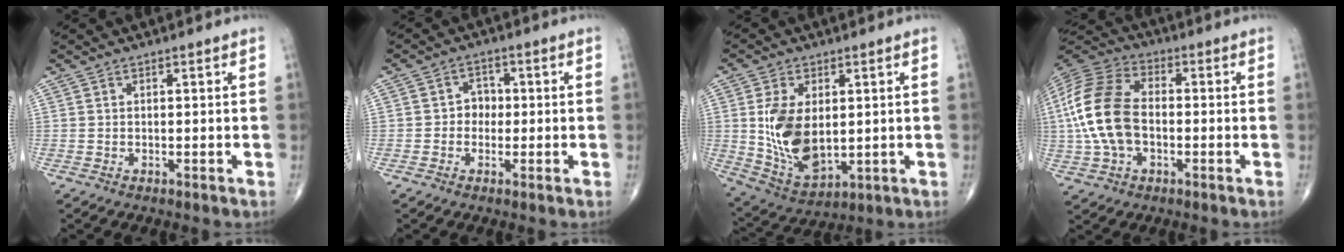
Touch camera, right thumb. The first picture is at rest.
{"total": 3.5, "force": [-0.3, 3.1, 1.7], "torque": [0.000, 0.011, -0.015]}
{"total": 13.3, "force": [1.2, 7.9, 10.6], "torque": [-0.184, -0.014, 0.042]}
{"total": 16.9, "force": [-1.0, 10.7, 13.1], "torque": [-0.278, 0.027, -0.023]}